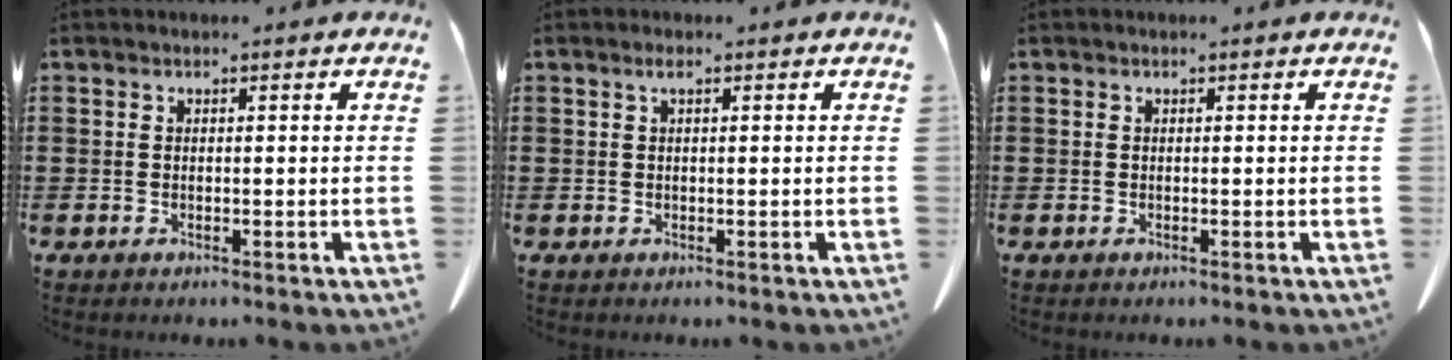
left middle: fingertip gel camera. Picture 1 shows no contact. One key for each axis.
{"total": 1.0, "fx": 0.4, "fy": 0.2, "fz": 0.9, "tx": -0.020, "ty": 0.003, "tz": 0.007}
{"total": 0.0}